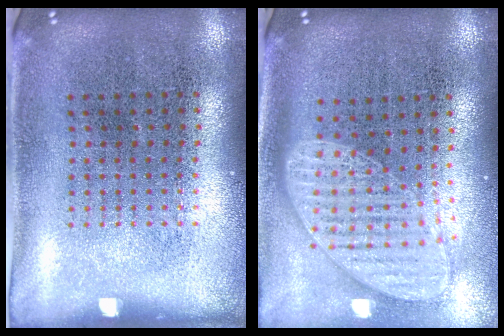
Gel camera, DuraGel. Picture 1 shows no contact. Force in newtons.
{"total": 1.7, "press": 1.3, "slide": 1.0}